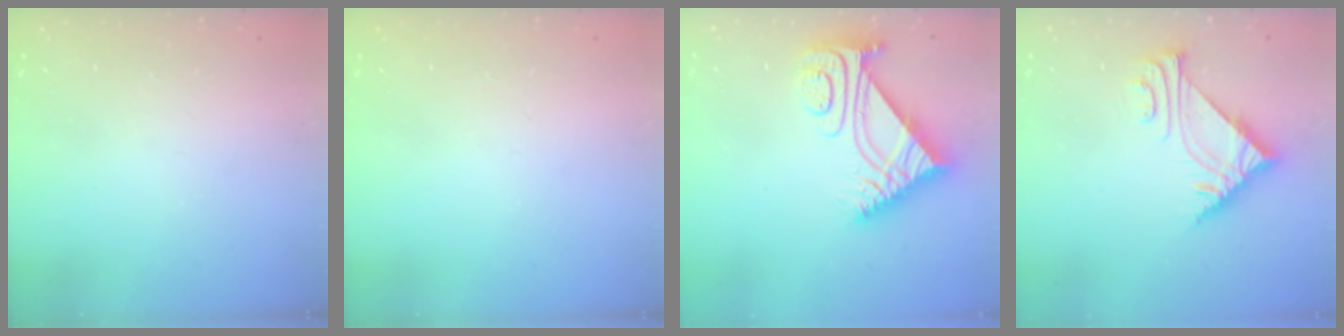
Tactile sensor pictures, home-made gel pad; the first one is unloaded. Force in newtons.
{"total": 0.0}
{"total": 8.2, "press": 8.1, "slide": 0.7}
{"total": 6.0, "press": 6.0, "slide": 0.1}